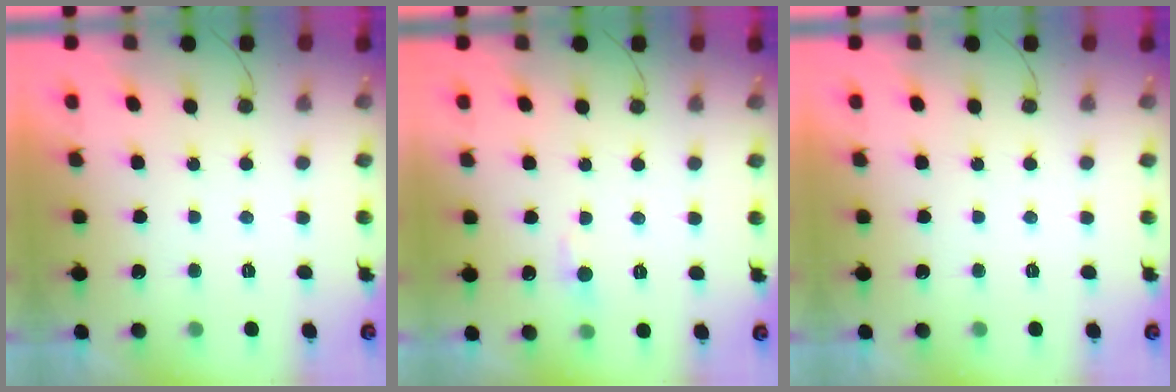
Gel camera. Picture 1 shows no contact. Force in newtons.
{"total": 4.3, "press": 4.3, "slide": 0.6}
{"total": 0.0}